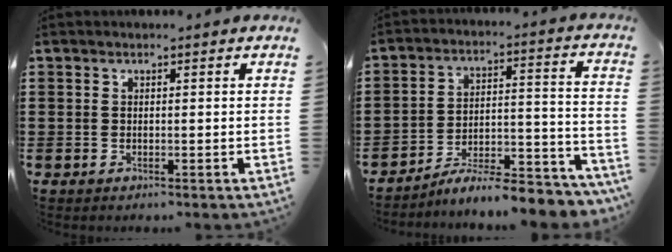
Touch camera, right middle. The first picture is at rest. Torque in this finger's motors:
{"motor_torque": [1.59, -0.55, 0.38, 0.12]}